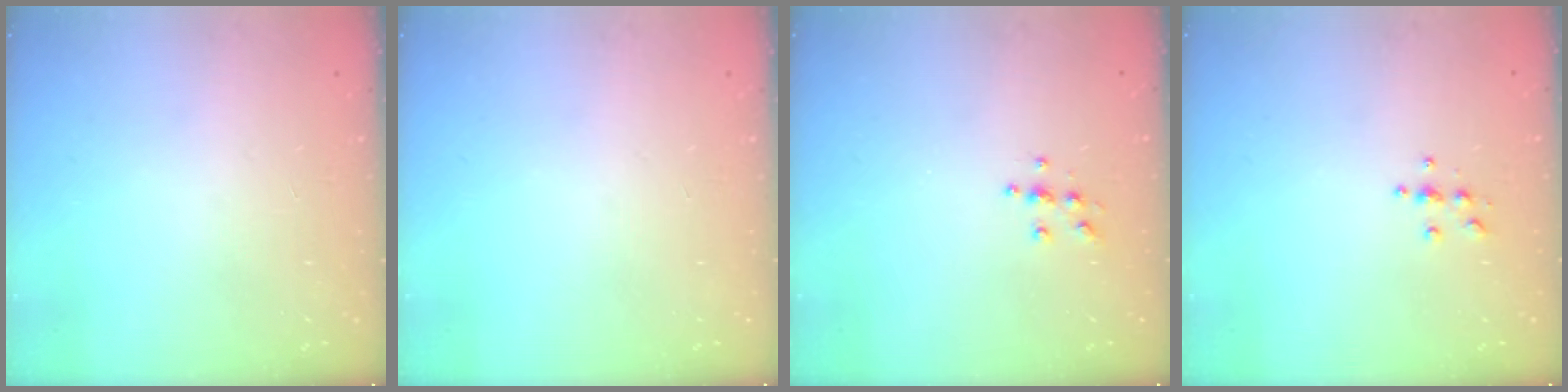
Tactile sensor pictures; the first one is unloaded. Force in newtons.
{"total": 0.0}
{"total": 5.5, "press": 5.5, "slide": 0.4}
{"total": 3.8, "press": 3.8, "slide": 0.4}